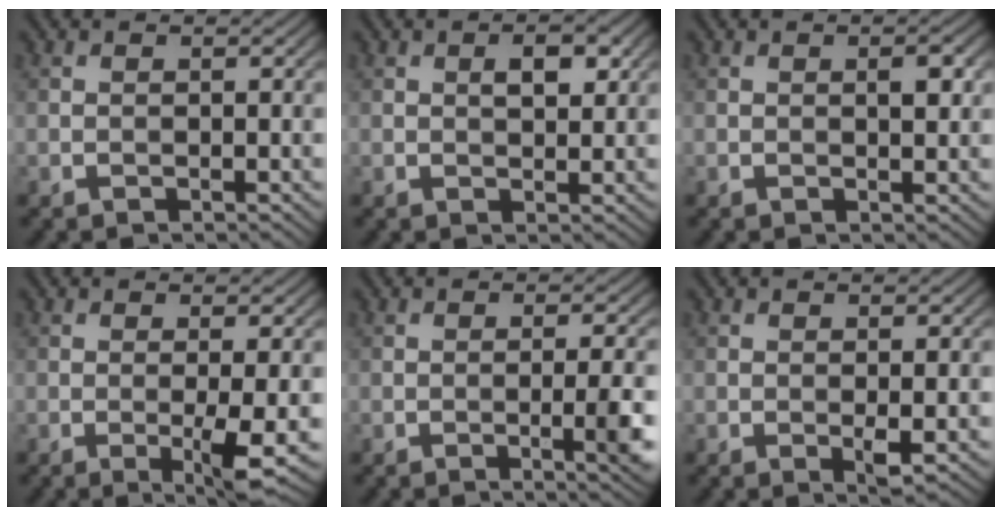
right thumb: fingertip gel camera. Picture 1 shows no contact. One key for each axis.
{"total": 2.7, "fx": 0.9, "fy": 1.3, "fz": 2.3, "tx": -0.032, "ty": 0.000, "tz": 0.014}
{"total": 1.9, "fx": 0.4, "fy": 0.6, "fz": 1.7, "tx": -0.025, "ty": -0.001, "tz": 0.005}
{"total": 4.6, "fx": -0.9, "fy": 0.4, "fz": 4.5, "tx": -0.082, "ty": -0.003, "tz": -0.015}
{"total": 4.5, "fx": -0.9, "fy": 0.7, "fz": 4.3, "tx": -0.067, "ty": 0.002, "tz": -0.015}
{"total": 1.7, "fx": -0.2, "fy": 0.2, "fz": 1.7, "tx": -0.032, "ty": -0.003, "tz": -0.005}